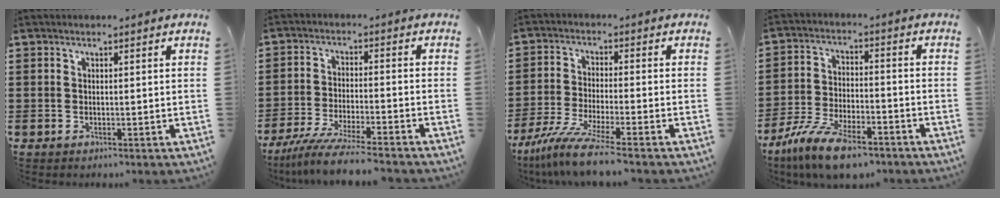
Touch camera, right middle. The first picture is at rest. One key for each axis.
{"total": 7.0, "fx": -6.3, "fy": -0.3, "fz": 3.0, "tx": -0.069, "ty": -0.017, "tz": -0.122}
{"total": 8.0, "fx": -6.5, "fy": -0.2, "fz": 4.6, "tx": -0.103, "ty": -0.019, "tz": -0.127}
{"total": 10.2, "fx": -8.2, "fy": 2.2, "fz": 5.7, "tx": -0.119, "ty": 0.009, "tz": -0.156}